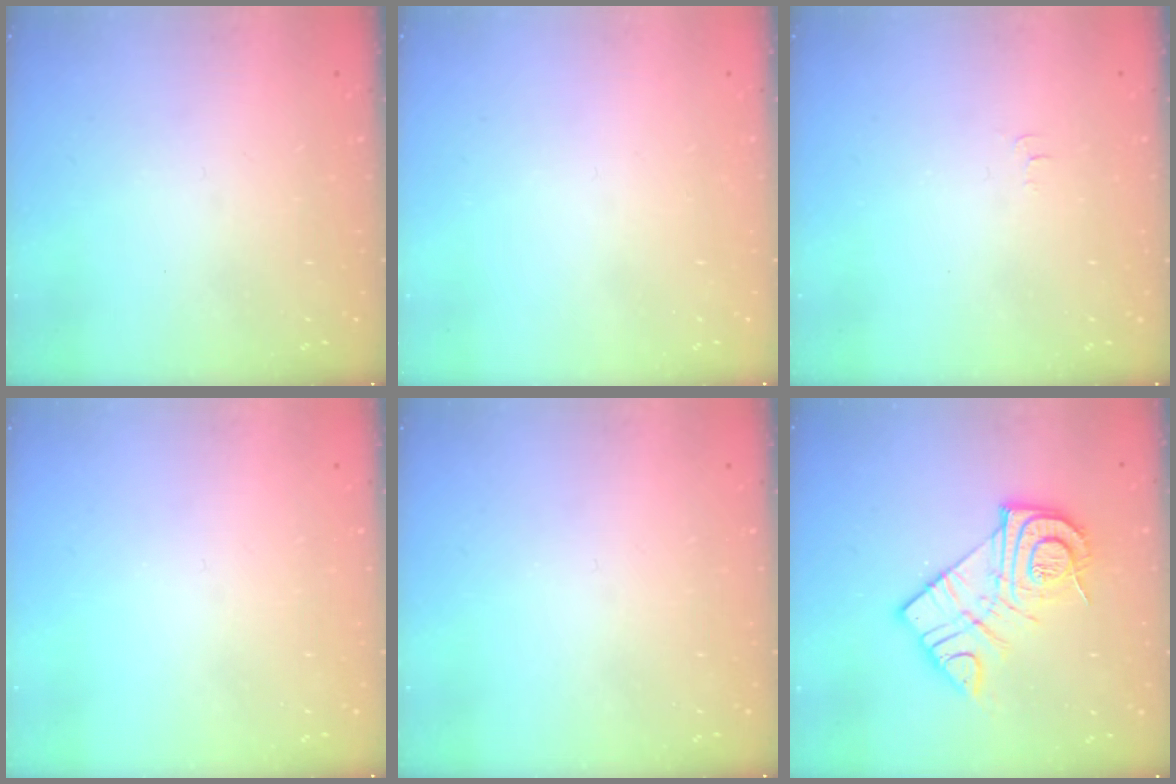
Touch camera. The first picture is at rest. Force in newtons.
{"total": 1.7, "press": 1.6, "slide": 0.1}
{"total": 3.6, "press": 3.6, "slide": 0.5}
{"total": 0.0}
{"total": 0.0}
{"total": 17.1, "press": 17.0, "slide": 1.8}